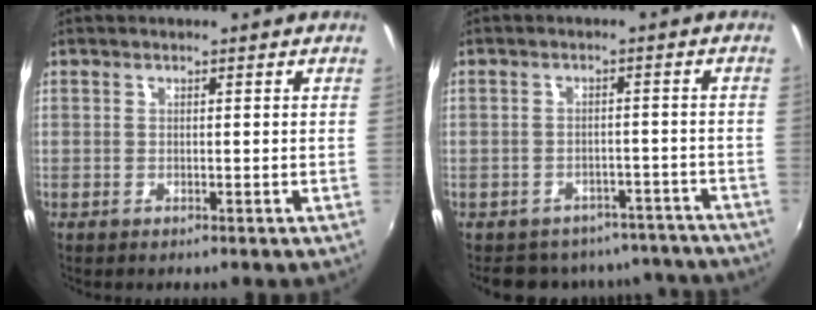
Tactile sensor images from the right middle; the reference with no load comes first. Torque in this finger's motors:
{"motor_torque": [0.78, -1.05, 0.07, 0.00]}